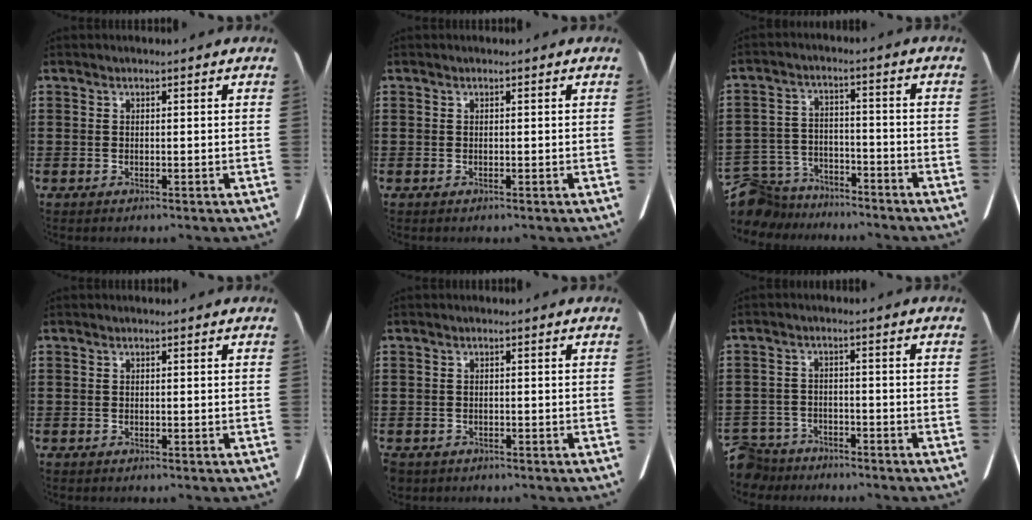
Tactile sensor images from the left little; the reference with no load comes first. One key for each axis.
{"total": 0.0}
{"total": 6.7, "fx": -6.4, "fy": 1.8, "fz": 0.7, "tx": -0.034, "ty": 0.012, "tz": -0.134}
{"total": 0.0}
{"total": 0.7, "fx": -0.7, "fy": 0.1, "fz": -0.1, "tx": 0.000, "ty": 0.002, "tz": -0.014}
{"total": 3.8, "fx": -3.7, "fy": 0.9, "fz": 0.3, "tx": -0.022, "ty": 0.001, "tz": -0.081}